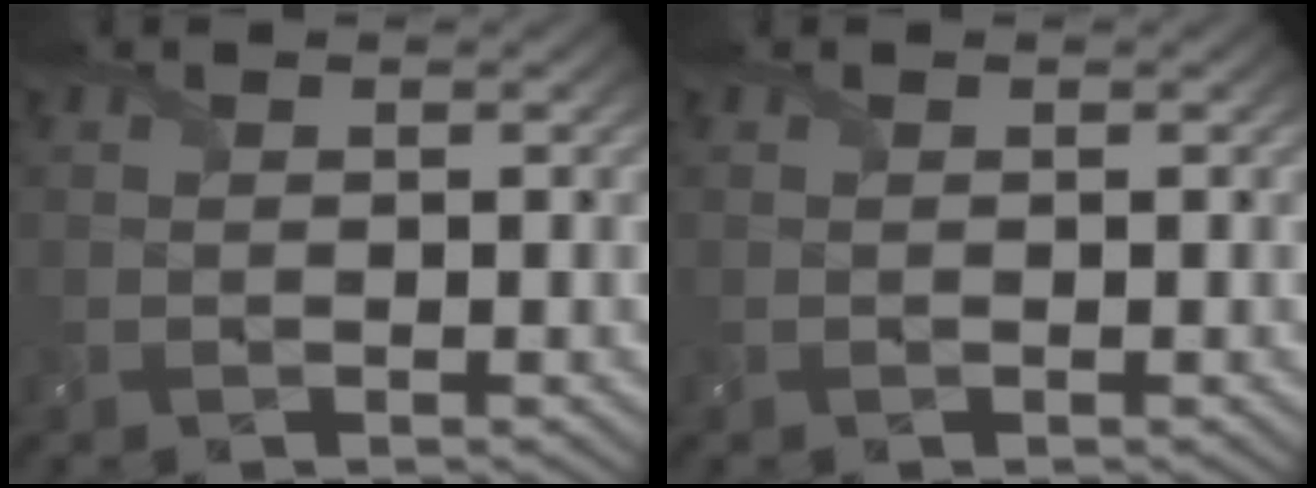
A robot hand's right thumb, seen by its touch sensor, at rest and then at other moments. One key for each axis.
{"total": 0.0}